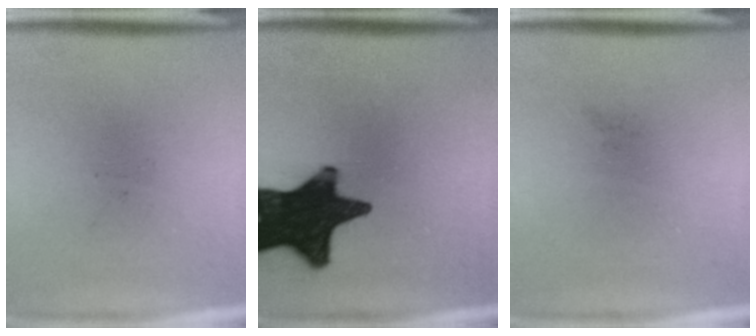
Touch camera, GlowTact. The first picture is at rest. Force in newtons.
{"total": 19.0}
{"total": 0.0}